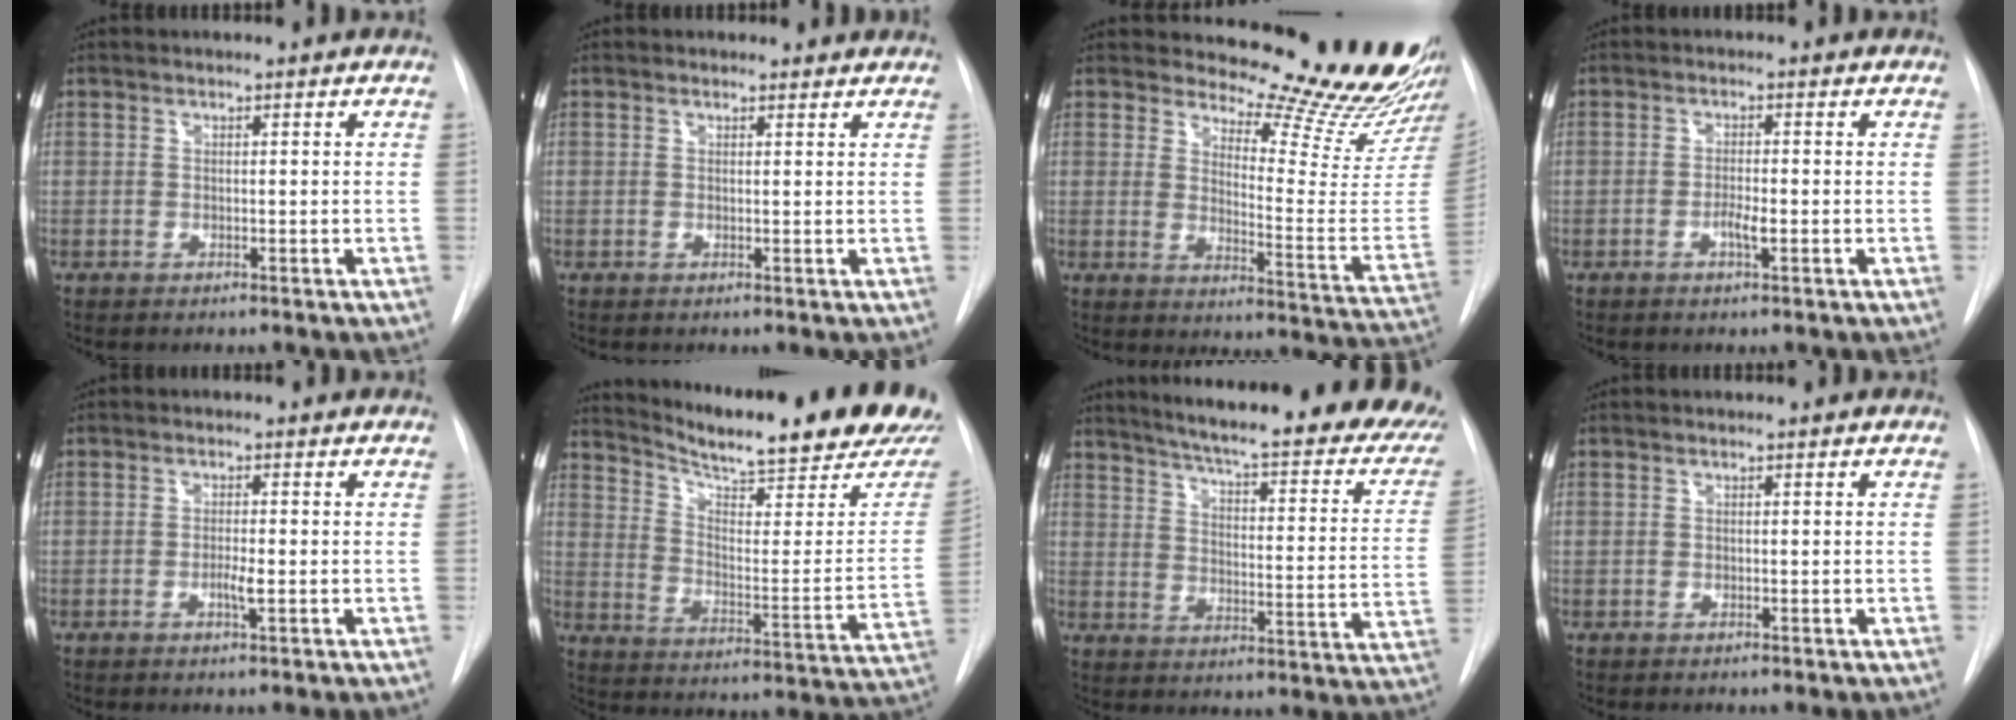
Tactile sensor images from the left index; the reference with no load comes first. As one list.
[{"total": 1.7, "force": [1.5, 0.7, -0.1], "torque": [-0.002, 0.000, 0.008]}, {"total": 21.9, "force": [20.3, 3.2, 7.4], "torque": [-0.088, -0.135, 0.234]}, {"total": 2.1, "force": [-0.8, 0.3, 1.9], "torque": [-0.034, 0.001, -0.015]}, {"total": 1.9, "force": [-0.6, 0.2, 1.8], "torque": [-0.033, -0.001, -0.011]}, {"total": 26.3, "force": [23.0, 2.3, 12.6], "torque": [-0.196, -0.092, 0.298]}, {"total": 30.1, "force": [24.8, 4.8, 16.3], "torque": [-0.206, -0.069, 0.293]}, {"total": 0.0}]